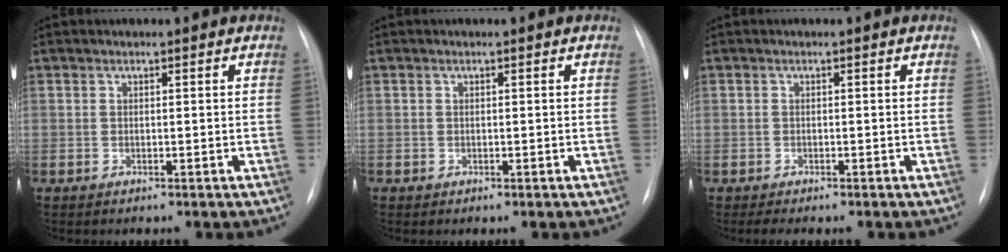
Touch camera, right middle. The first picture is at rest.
{"total": 0.0}
{"total": 1.7, "force": [-1.3, 0.6, 0.9], "torque": [-0.016, -0.003, -0.015]}